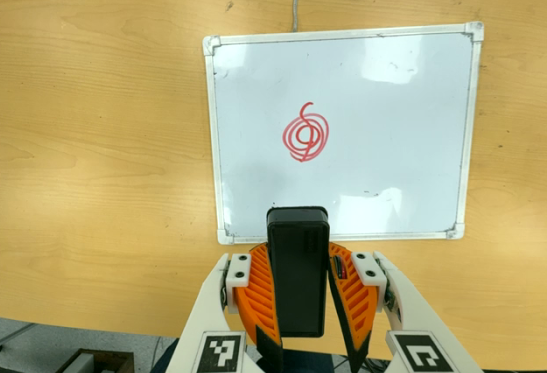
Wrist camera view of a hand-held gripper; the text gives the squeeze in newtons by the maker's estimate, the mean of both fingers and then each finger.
{"total": 11.6, "left": 9.2, "right": 14.0}